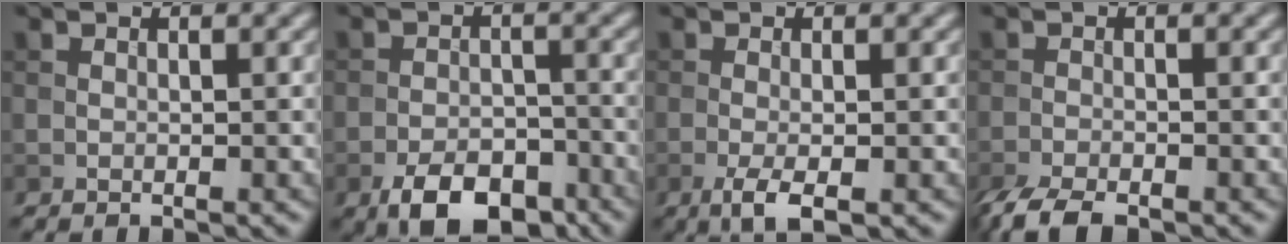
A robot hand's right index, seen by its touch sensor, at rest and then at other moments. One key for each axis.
{"total": 6.6, "fx": -4.2, "fy": 3.3, "fz": 3.9, "tx": -0.058, "ty": -0.005, "tz": -0.071}
{"total": 2.8, "fx": -1.2, "fy": 0.7, "fz": 2.5, "tx": -0.052, "ty": -0.004, "tz": -0.024}
{"total": 4.2, "fx": -3.3, "fy": 1.2, "fz": 2.2, "tx": -0.038, "ty": -0.011, "tz": -0.069}